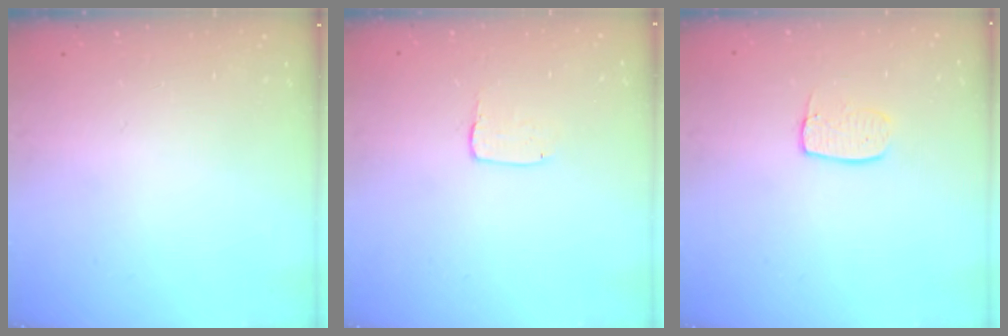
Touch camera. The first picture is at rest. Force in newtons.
{"total": 1.7, "press": 1.6, "slide": 0.1}
{"total": 6.0, "press": 6.0, "slide": 0.4}